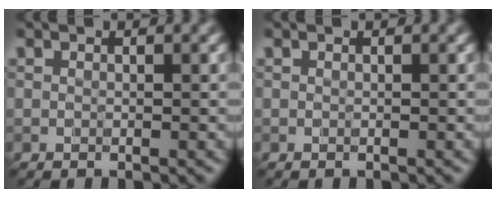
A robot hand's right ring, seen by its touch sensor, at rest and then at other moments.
{"total": 0.0}